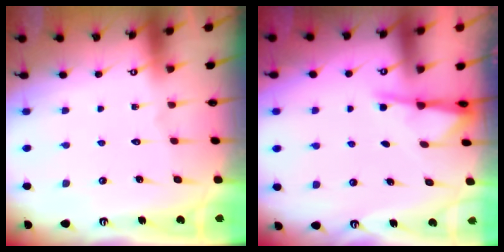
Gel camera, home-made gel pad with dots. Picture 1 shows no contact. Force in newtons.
{"total": 1.9, "press": 1.9, "slide": 0.3}